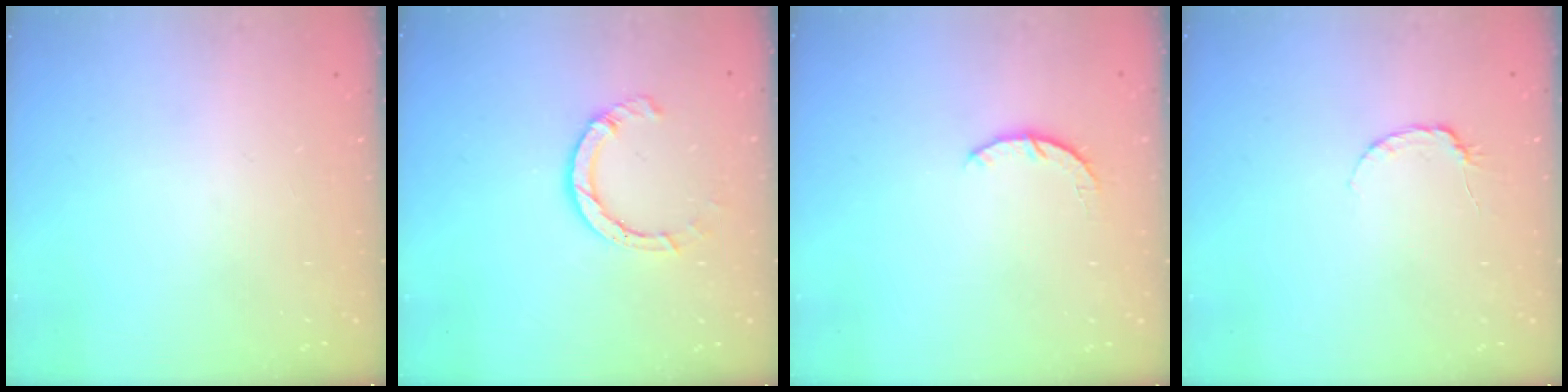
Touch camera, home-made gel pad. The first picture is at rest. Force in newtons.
{"total": 6.2, "press": 6.2, "slide": 0.9}
{"total": 3.1, "press": 3.1, "slide": 0.5}
{"total": 3.7, "press": 3.6, "slide": 0.5}